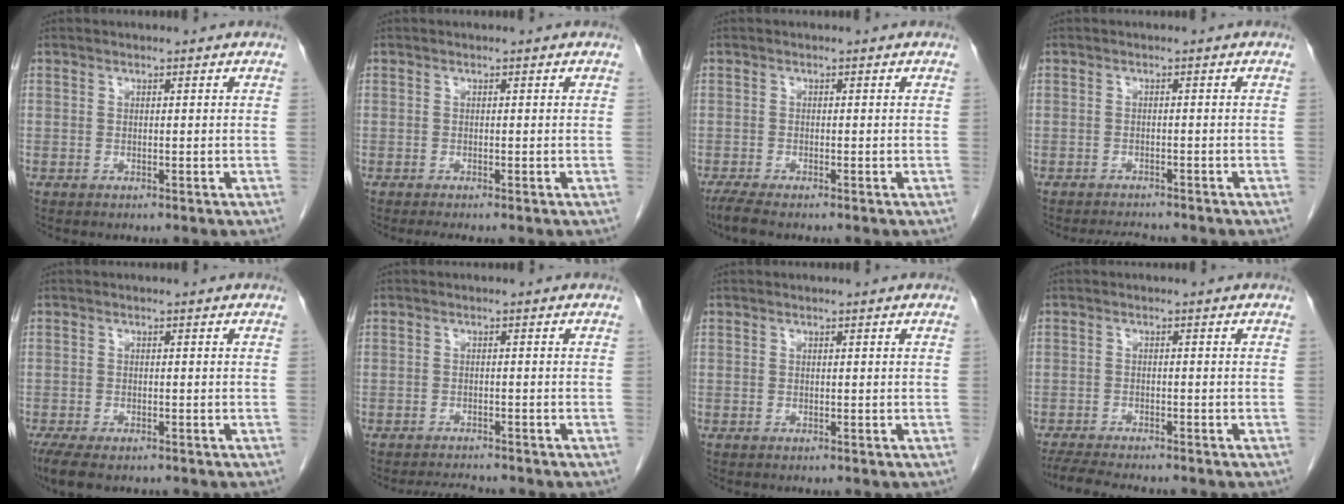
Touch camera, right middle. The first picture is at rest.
{"total": 1.5, "force": [-1.2, -0.1, 0.8], "torque": [-0.012, -0.002, -0.017]}
{"total": 2.7, "force": [-2.2, 0.2, 1.6], "torque": [-0.036, -0.009, -0.040]}
{"total": 3.1, "force": [-3.0, 0.6, 0.6], "torque": [-0.012, -0.009, -0.045]}
{"total": 5.8, "force": [-4.3, 2.0, 3.3], "torque": [-0.057, -0.014, -0.067]}
{"total": 3.0, "force": [-3.0, 0.2, 0.4], "torque": [-0.011, -0.012, -0.047]}
{"total": 0.0}
{"total": 7.4, "force": [-6.6, 0.8, 3.3], "torque": [-0.052, -0.017, -0.105]}